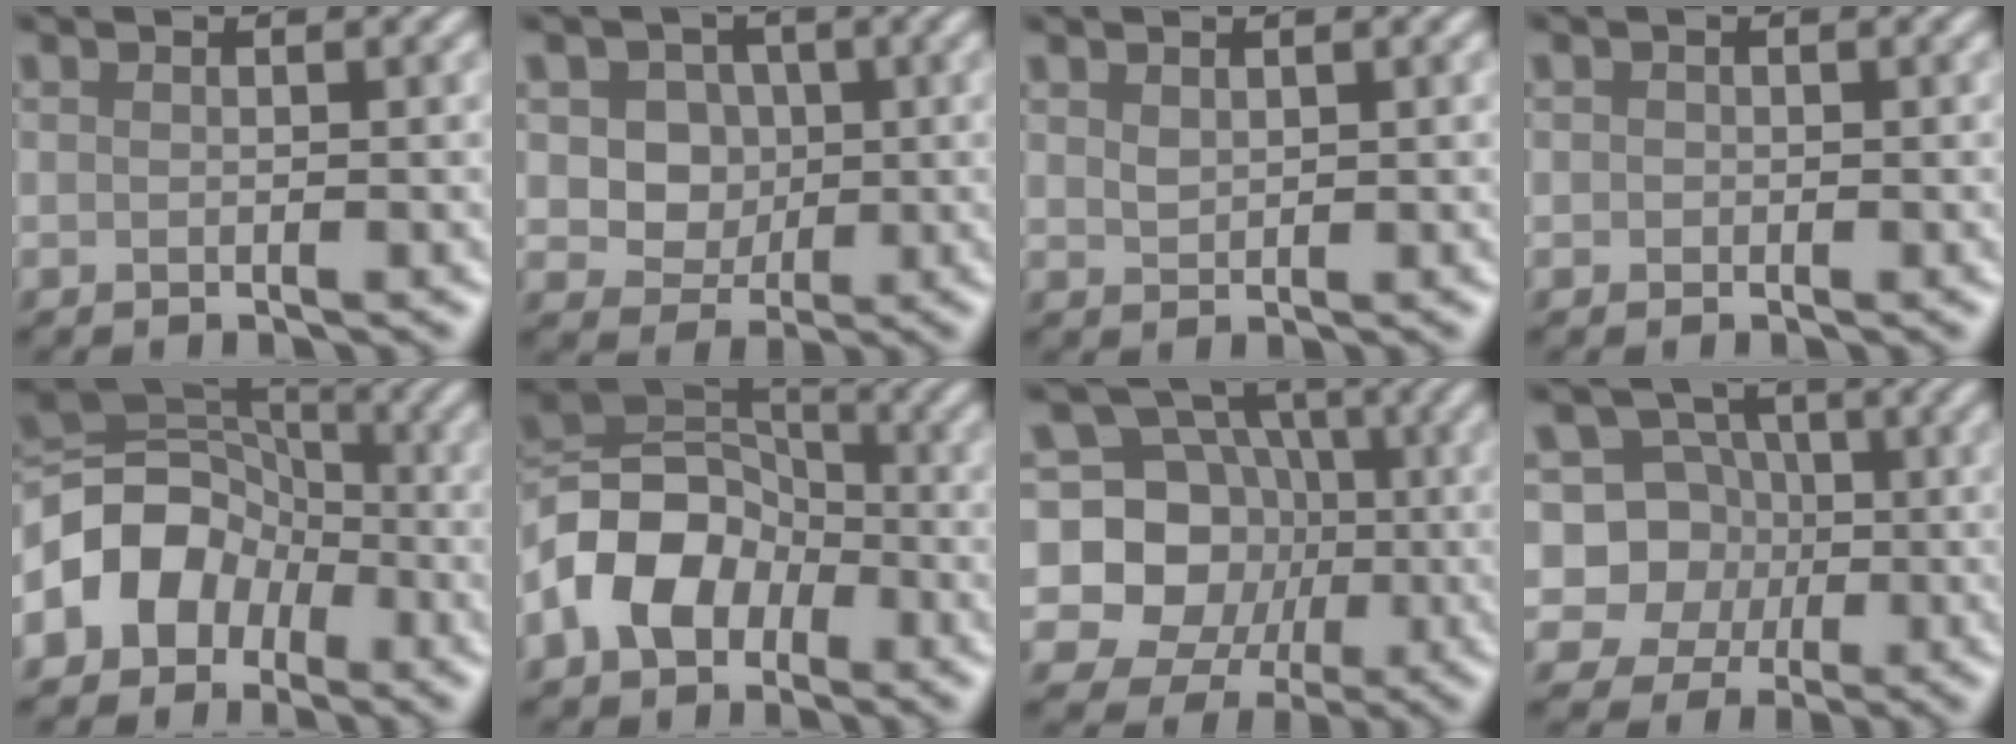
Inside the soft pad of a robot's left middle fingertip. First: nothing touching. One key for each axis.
{"total": 6.6, "fx": 2.1, "fy": 5.5, "fz": 2.9, "tx": -0.041, "ty": 0.022, "tz": 0.023}
{"total": 0.9, "fx": 0.6, "fy": 0.6, "fz": 0.4, "tx": -0.009, "ty": 0.002, "tz": 0.014}
{"total": 1.0, "fx": 0.4, "fy": 0.9, "fz": 0.2, "tx": 0.010, "ty": 0.004, "tz": -0.008}
{"total": 7.8, "fx": -2.6, "fy": 6.3, "fz": 3.8, "tx": -0.066, "ty": 0.012, "tz": -0.066}
{"total": 8.3, "fx": -3.2, "fy": 5.9, "fz": 4.8, "tx": -0.088, "ty": 0.007, "tz": -0.074}
{"total": 14.5, "fx": 1.0, "fy": 13.2, "fz": 5.8, "tx": -0.133, "ty": 0.055, "tz": -0.020}
{"total": 7.1, "fx": 0.8, "fy": 6.5, "fz": 2.7, "tx": -0.029, "ty": 0.027, "tz": -0.026}